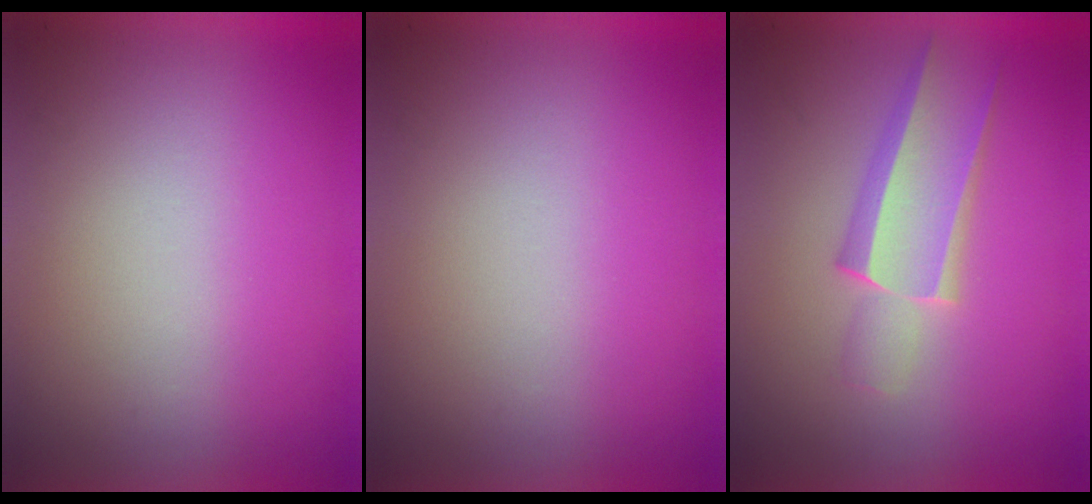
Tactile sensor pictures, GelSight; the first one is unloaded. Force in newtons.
{"total": 0.0}
{"total": 2.2}